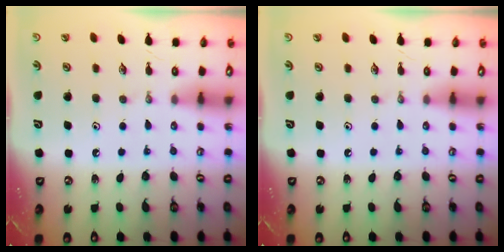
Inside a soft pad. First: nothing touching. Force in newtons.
{"total": 0.0}